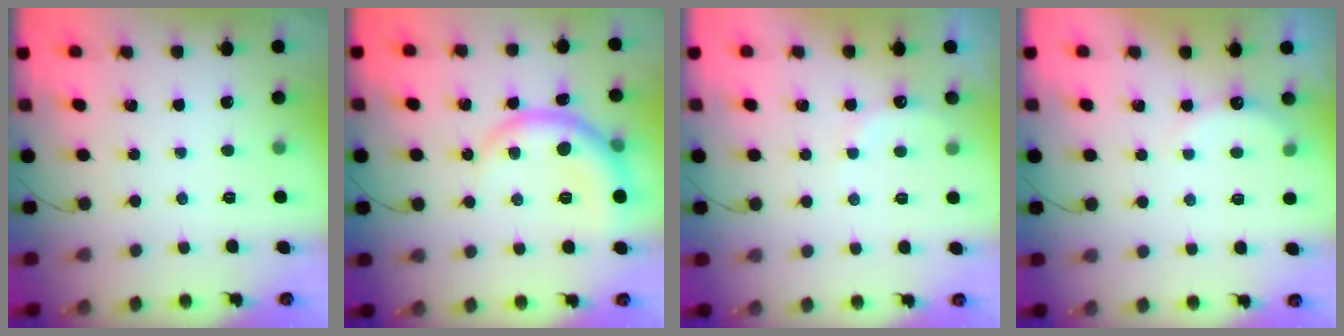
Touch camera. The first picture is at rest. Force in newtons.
{"total": 10.5, "press": 10.4, "slide": 0.9}
{"total": 6.7, "press": 6.6, "slide": 1.1}
{"total": 6.1, "press": 5.9, "slide": 1.3}